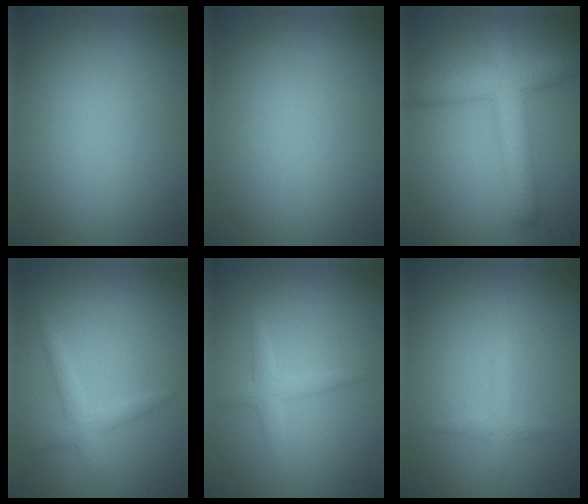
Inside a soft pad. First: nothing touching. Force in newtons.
{"total": 0.0}
{"total": 5.0, "press": 5.0, "slide": 0.2}
{"total": 1.9, "press": 1.9, "slide": 0.1}
{"total": 1.8, "press": 1.8, "slide": 0.1}
{"total": 1.3, "press": 1.2, "slide": 0.0}